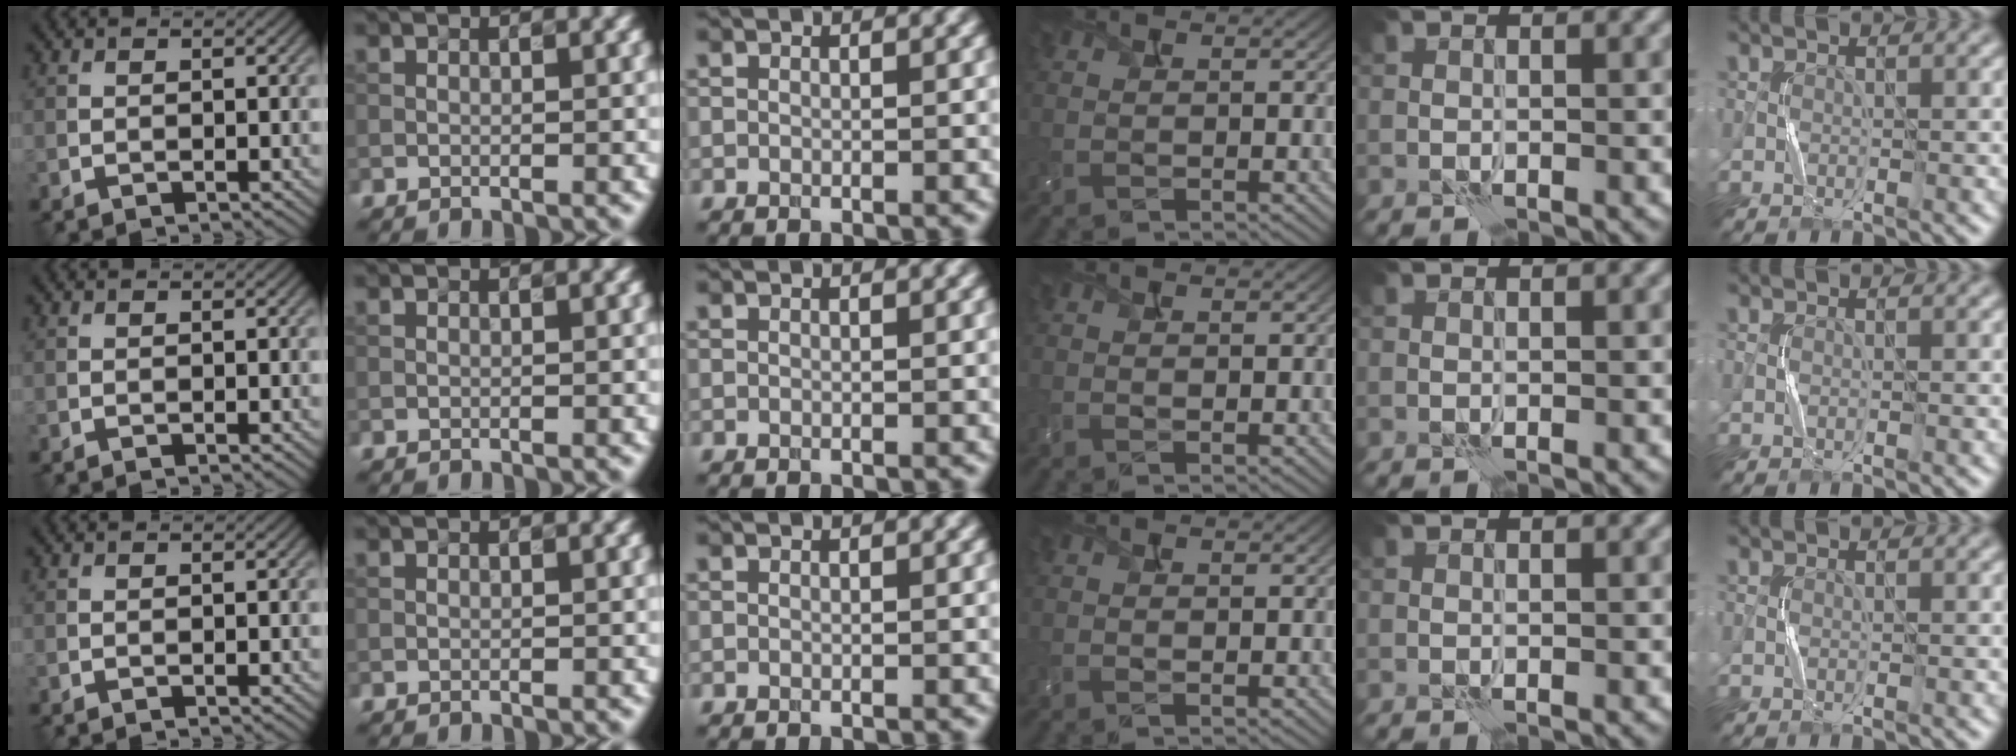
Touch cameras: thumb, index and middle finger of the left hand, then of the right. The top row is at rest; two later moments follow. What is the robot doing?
{"motion": "squeeze", "object": "bubble wrap"}